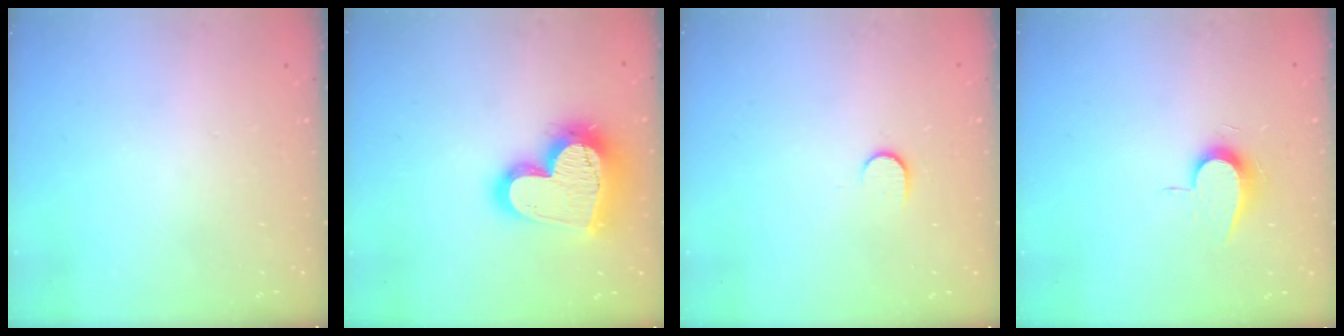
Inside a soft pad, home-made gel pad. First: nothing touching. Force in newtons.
{"total": 22.4, "press": 22.3, "slide": 1.9}
{"total": 5.2, "press": 5.2, "slide": 0.5}
{"total": 7.1, "press": 7.1, "slide": 0.7}